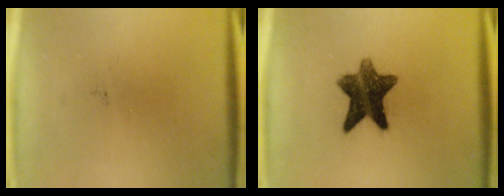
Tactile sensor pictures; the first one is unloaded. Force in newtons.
{"total": 10.7}